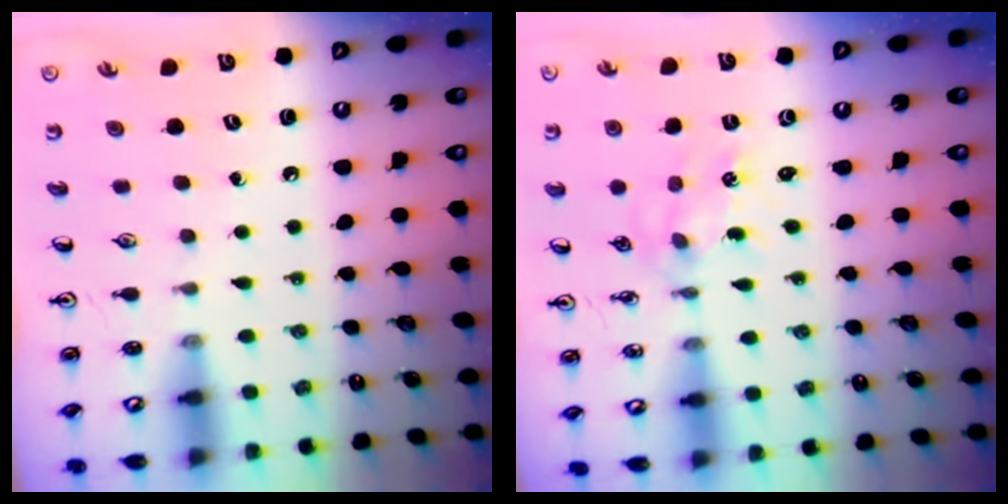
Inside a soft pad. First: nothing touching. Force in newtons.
{"total": 0.9, "press": 0.8, "slide": 0.1}